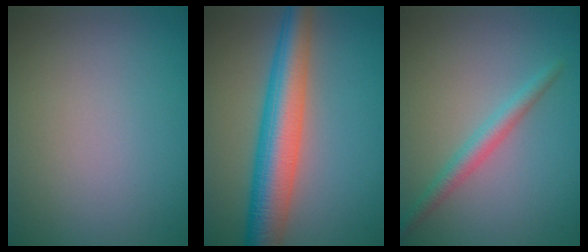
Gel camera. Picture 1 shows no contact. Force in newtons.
{"total": 7.6, "press": 7.6, "slide": 0.2}
{"total": 2.2, "press": 2.2, "slide": 0.1}